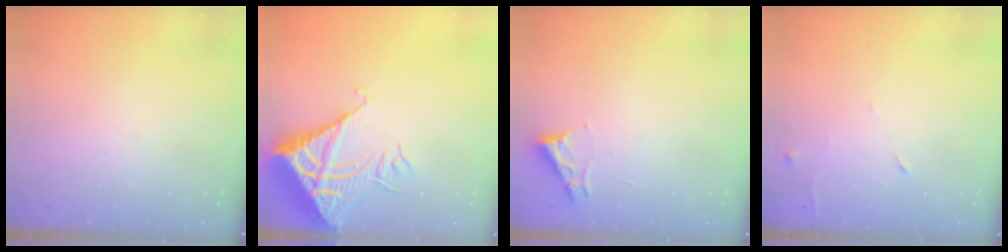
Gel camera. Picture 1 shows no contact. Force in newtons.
{"total": 11.6, "press": 11.5, "slide": 1.4}
{"total": 3.3, "press": 3.3, "slide": 0.5}
{"total": 5.1, "press": 5.1, "slide": 0.8}